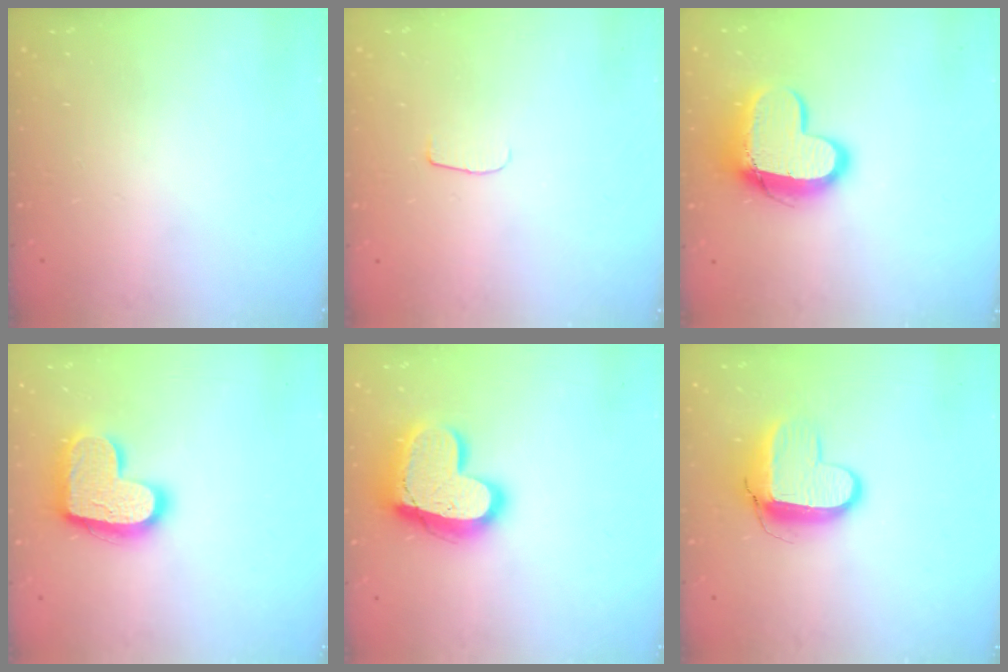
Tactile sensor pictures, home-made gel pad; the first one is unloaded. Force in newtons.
{"total": 4.5, "press": 4.4, "slide": 0.5}
{"total": 14.4, "press": 14.4, "slide": 1.0}
{"total": 17.3, "press": 17.3, "slide": 1.1}
{"total": 19.3, "press": 19.2, "slide": 2.0}
{"total": 10.3, "press": 10.3, "slide": 1.2}